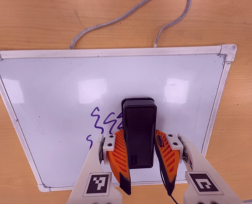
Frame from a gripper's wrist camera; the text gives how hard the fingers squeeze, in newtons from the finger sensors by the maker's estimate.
{"total": 12.0, "left": 12.0, "right": 12.0}